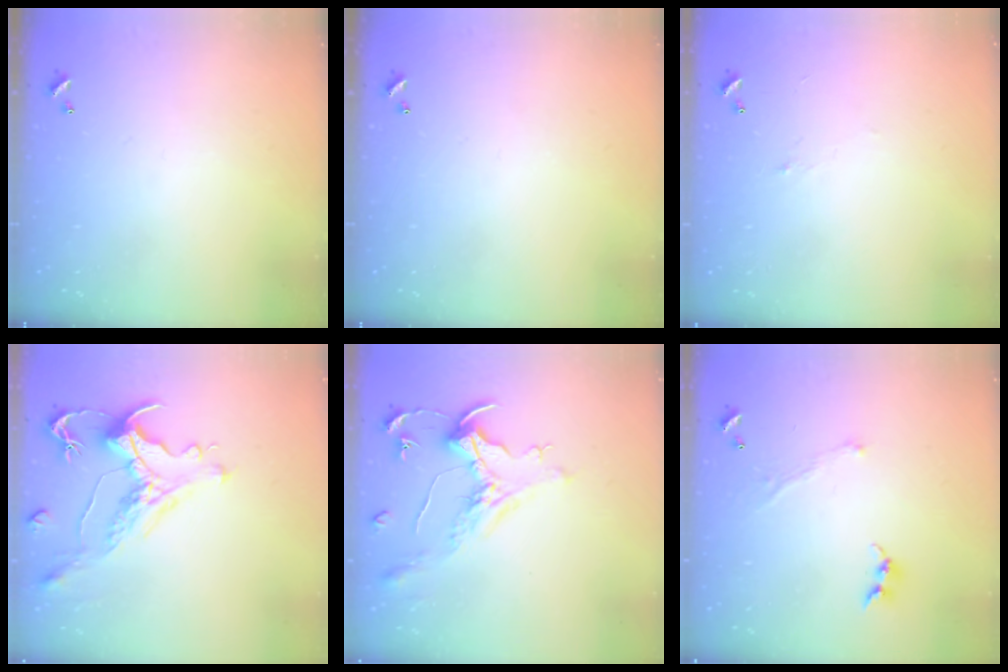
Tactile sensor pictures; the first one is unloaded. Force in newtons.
{"total": 0.0}
{"total": 0.8, "press": 0.6, "slide": 0.6}
{"total": 1.4, "press": 0.2, "slide": 1.4}
{"total": 1.6, "press": 1.4, "slide": 0.7}
{"total": 1.3, "press": 1.2, "slide": 0.5}